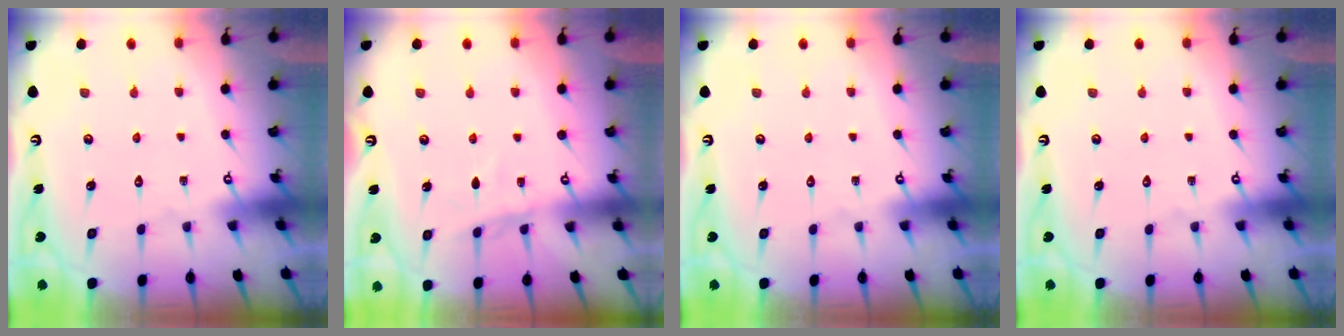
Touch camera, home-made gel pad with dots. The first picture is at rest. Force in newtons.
{"total": 6.4, "press": 6.4, "slide": 0.6}
{"total": 0.0}
{"total": 0.0}